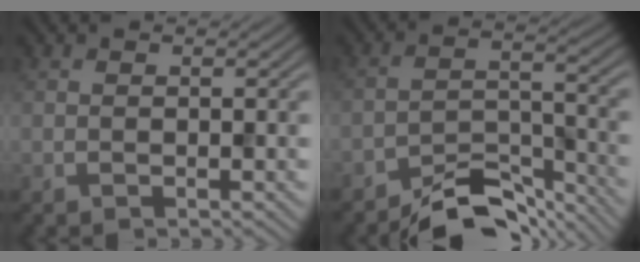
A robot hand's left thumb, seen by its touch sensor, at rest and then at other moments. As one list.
[{"total": 7.4, "force": [-6.7, 1.8, 2.5], "torque": [-0.038, 0.004, -0.123]}]